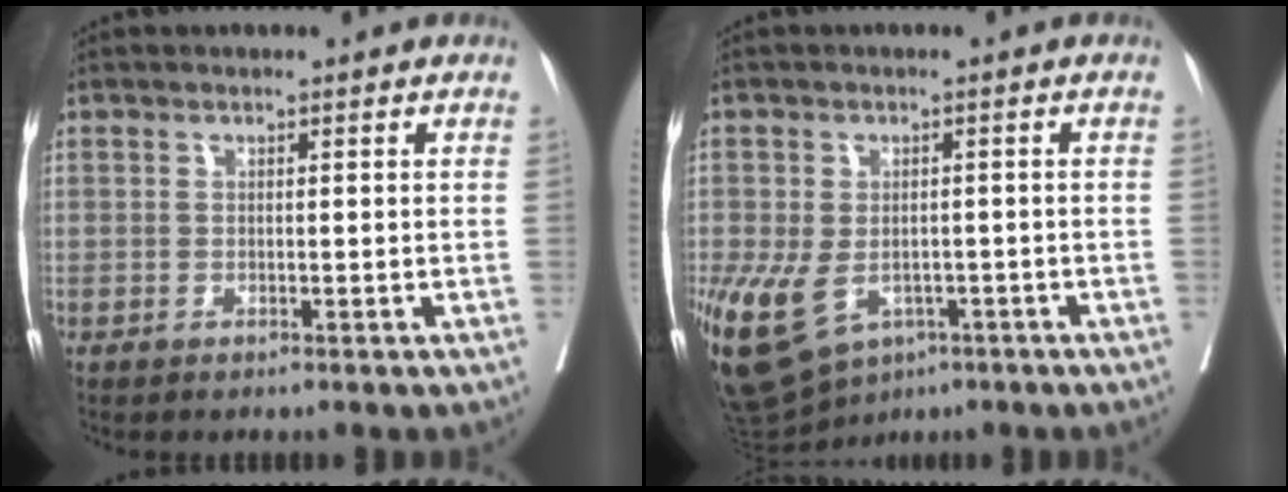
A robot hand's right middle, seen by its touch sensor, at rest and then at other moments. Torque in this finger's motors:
{"motor_torque": [0.33, -0.25, 1.06, 0.21]}